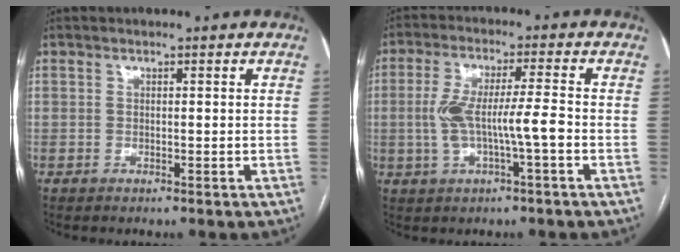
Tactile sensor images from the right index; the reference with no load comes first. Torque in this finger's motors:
{"motor_torque": [0.34, -0.09, 0.25, 0.15]}